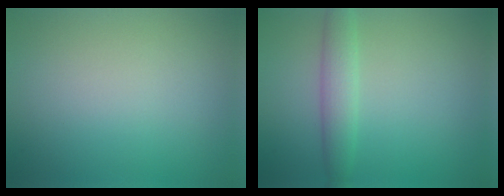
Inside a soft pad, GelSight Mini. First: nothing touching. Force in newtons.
{"total": 2.7, "press": 2.7, "slide": 0.1}